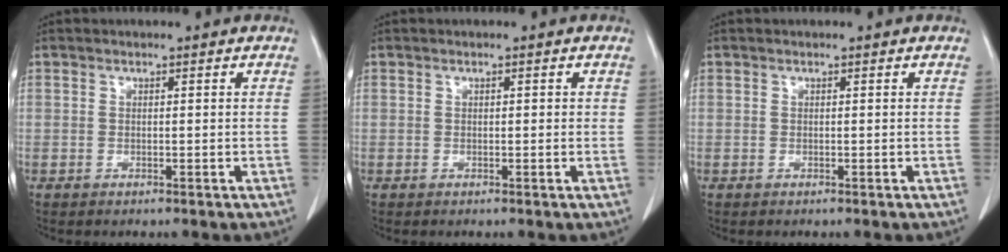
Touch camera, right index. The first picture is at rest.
{"total": 0.8, "force": [0.2, 0.3, 0.7], "torque": [-0.010, 0.002, 0.002]}
{"total": 0.0}